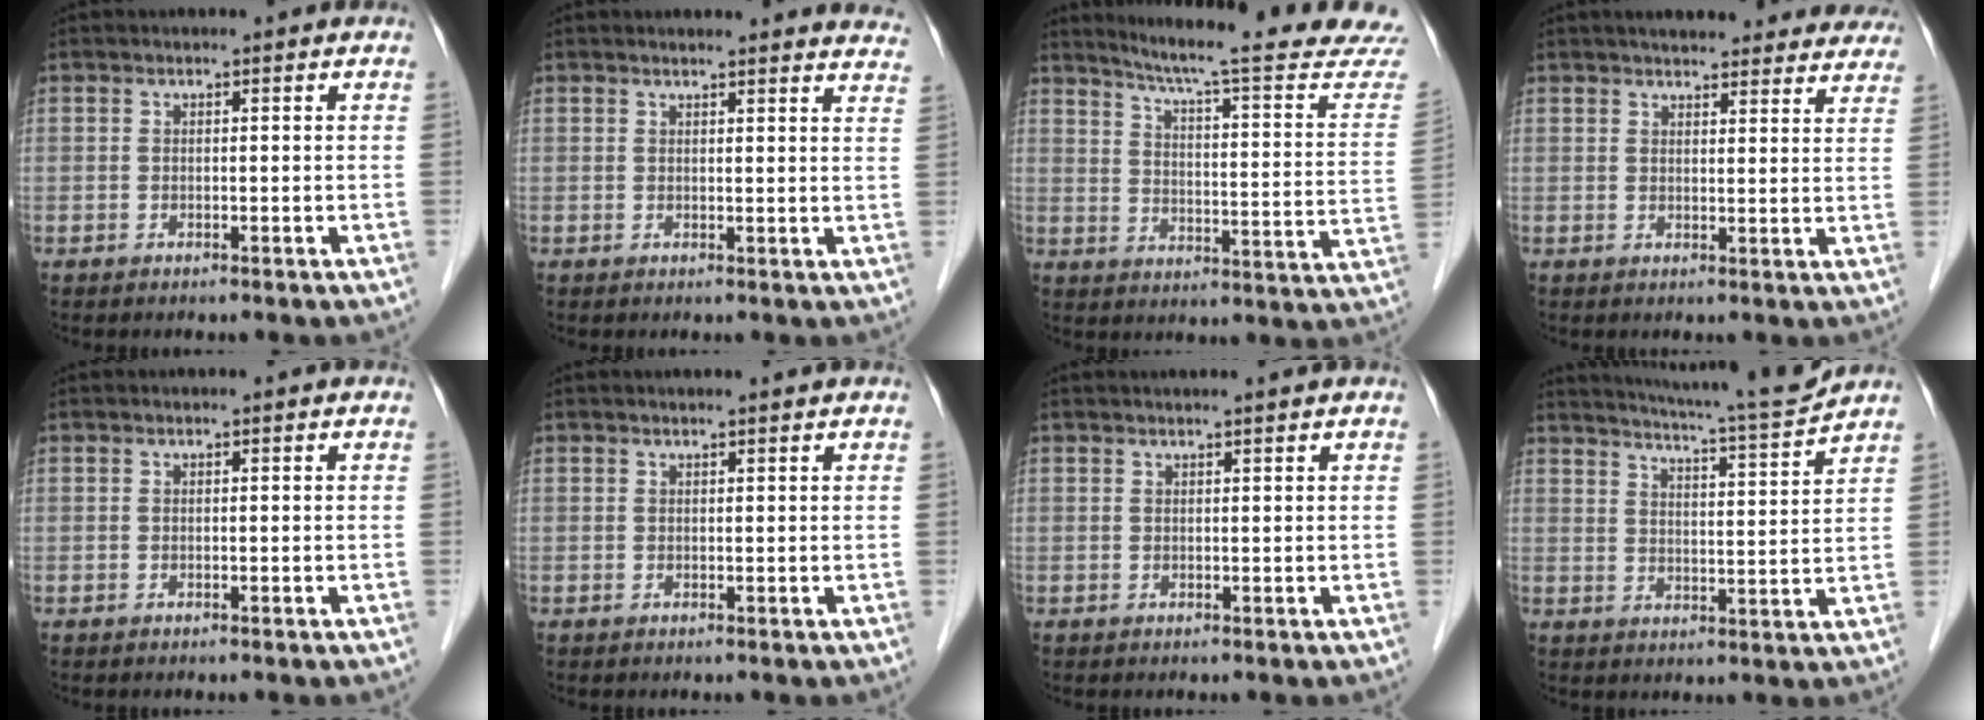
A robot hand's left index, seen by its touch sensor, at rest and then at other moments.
{"total": 12.7, "force": [12.5, 1.1, 2.5], "torque": [-0.005, -0.041, 0.111]}
{"total": 22.8, "force": [21.0, -0.4, 8.7], "torque": [-0.128, -0.090, 0.260]}
{"total": 18.1, "force": [16.4, 4.3, 6.1], "torque": [-0.059, 0.011, 0.187]}
{"total": 0.0}
{"total": 1.6, "force": [1.5, -0.3, 0.5], "torque": [-0.010, 0.004, 0.022]}
{"total": 2.7, "force": [2.4, -0.4, 1.1], "torque": [-0.014, 0.012, 0.034]}
{"total": 11.8, "force": [11.1, -1.7, 3.7], "torque": [-0.068, -0.025, 0.158]}